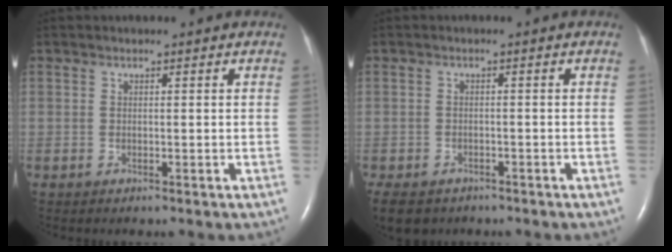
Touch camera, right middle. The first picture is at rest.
{"total": 9.9, "force": [-6.5, 6.5, 3.8], "torque": [-0.100, -0.017, -0.084]}